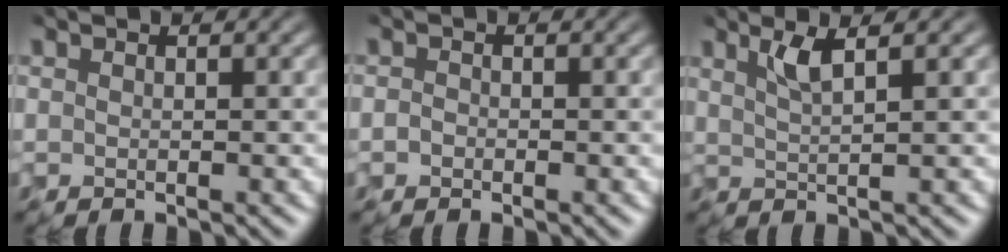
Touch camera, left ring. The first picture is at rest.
{"total": 1.1, "force": [-1.0, 0.1, -0.3], "torque": [-0.003, 0.001, -0.009]}
{"total": 1.4, "force": [0.4, 0.1, 1.4], "torque": [-0.032, 0.000, 0.020]}